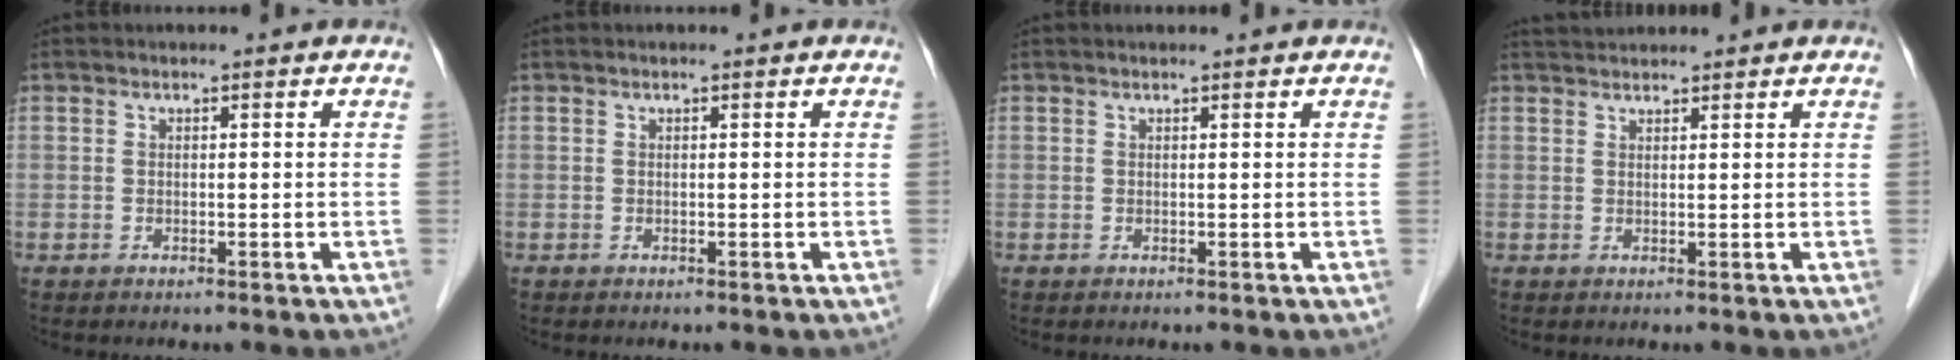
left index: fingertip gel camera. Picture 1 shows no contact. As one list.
[{"total": 0.0}, {"total": 0.5, "force": [0.4, 0.0, 0.3], "torque": [-0.007, 0.005, 0.006]}, {"total": 2.3, "force": [2.3, 0.2, 0.4], "torque": [-0.008, 0.025, 0.043]}]